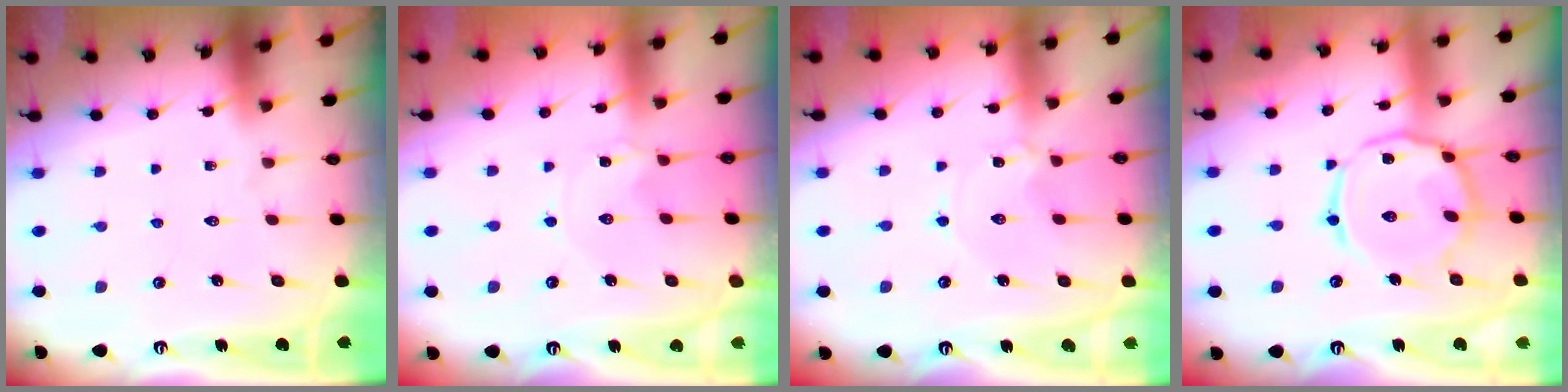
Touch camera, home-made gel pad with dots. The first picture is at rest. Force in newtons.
{"total": 1.5, "press": 1.4, "slide": 0.2}
{"total": 1.1, "press": 1.0, "slide": 0.1}
{"total": 13.2, "press": 13.1, "slide": 1.0}